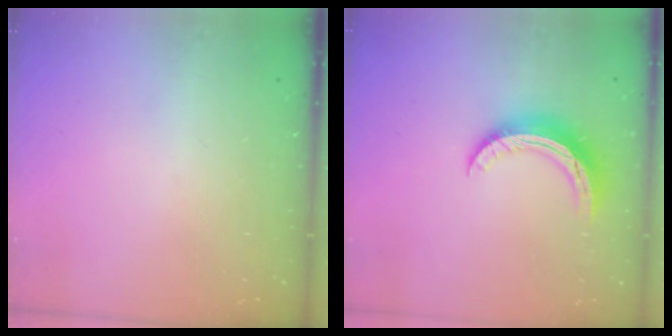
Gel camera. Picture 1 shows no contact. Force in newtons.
{"total": 9.9, "press": 9.9, "slide": 0.7}